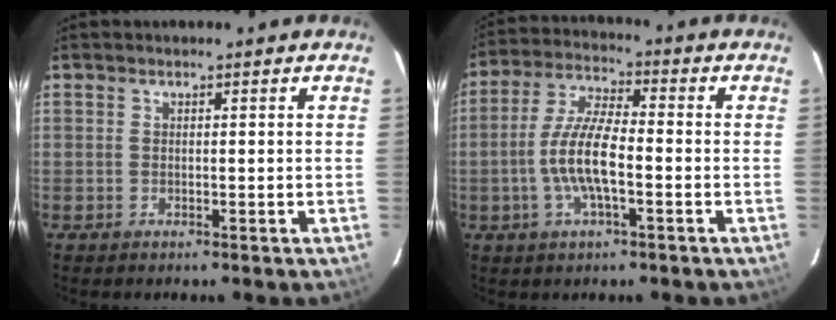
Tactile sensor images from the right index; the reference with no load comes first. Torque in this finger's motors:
{"motor_torque": [1.28, -0.78, 0.78, 0.20]}